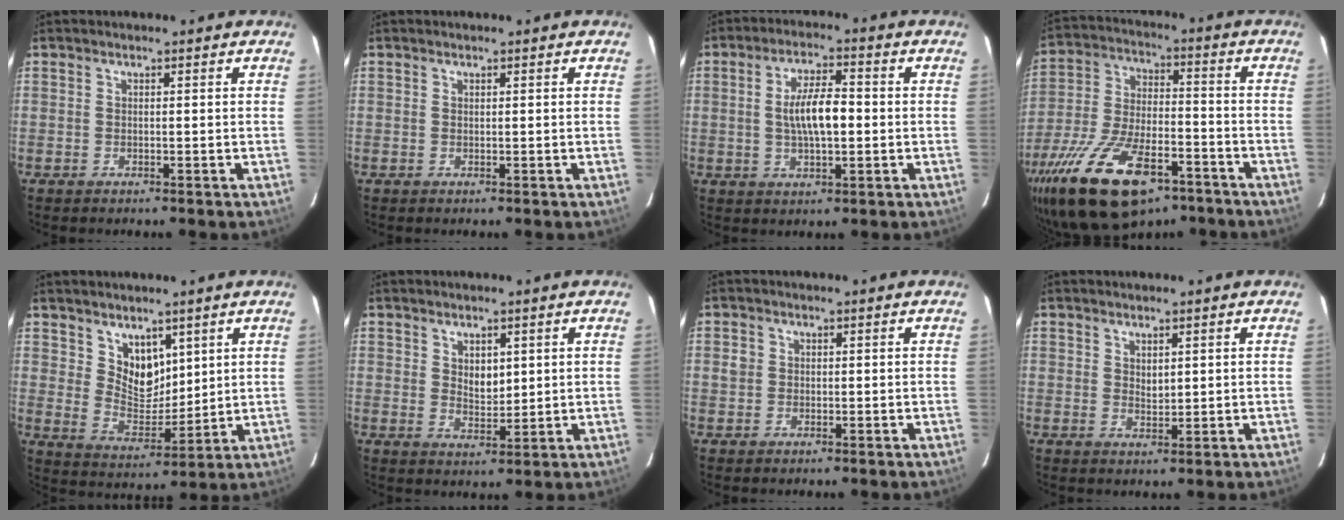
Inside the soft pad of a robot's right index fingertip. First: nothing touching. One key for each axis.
{"total": 0.0}
{"total": 8.0, "fx": -0.1, "fy": 2.8, "fz": 7.5, "tx": -0.139, "ty": 0.007, "tz": 0.001}
{"total": 23.7, "fx": -14.6, "fy": 10.5, "fz": 15.4, "tx": -0.316, "ty": -0.031, "tz": -0.240}
{"total": 7.5, "fx": 4.5, "fy": 5.0, "fz": 3.3, "tx": -0.048, "ty": -0.001, "tz": 0.093}
{"total": 4.0, "fx": 1.5, "fy": 2.5, "fz": 2.6, "tx": -0.038, "ty": -0.001, "tz": 0.030}
{"total": 1.6, "fx": -0.1, "fy": 1.6, "fz": 0.4, "tx": -0.007, "ty": 0.003, "tz": -0.004}
{"total": 1.9, "fx": 1.1, "fy": 1.1, "fz": 1.2, "tx": -0.017, "ty": -0.001, "tz": 0.020}